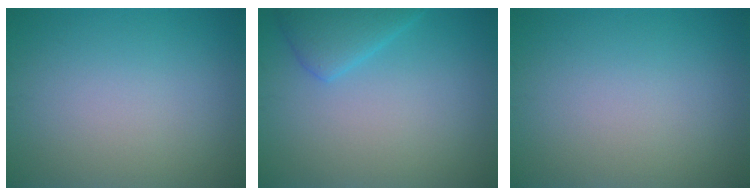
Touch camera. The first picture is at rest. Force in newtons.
{"total": 2.9, "press": 2.9, "slide": 0.2}
{"total": 0.0}